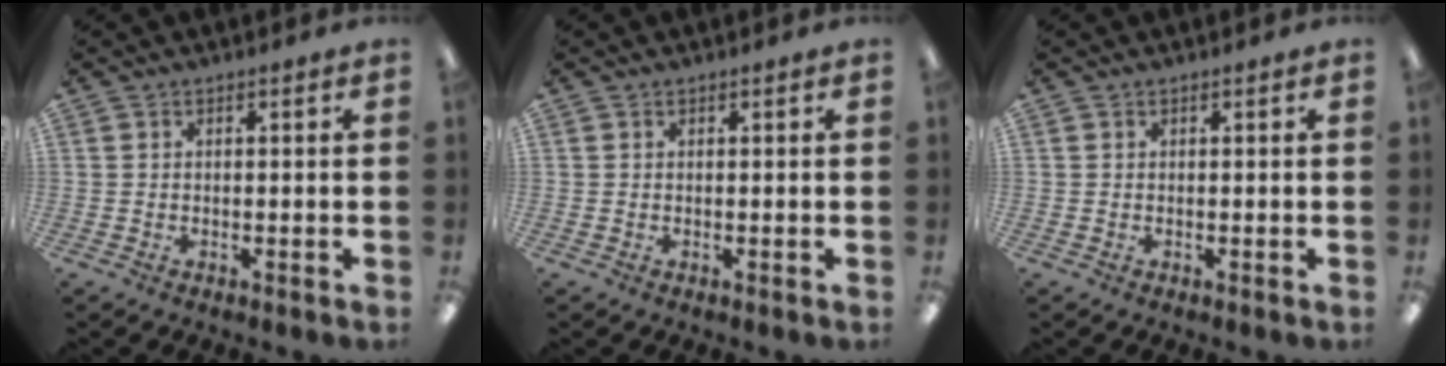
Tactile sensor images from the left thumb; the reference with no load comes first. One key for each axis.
{"total": 0.0}
{"total": 0.0}